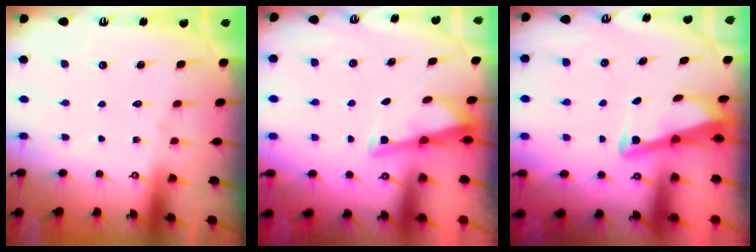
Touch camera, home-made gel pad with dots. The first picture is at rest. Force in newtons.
{"total": 3.2, "press": 3.2, "slide": 0.1}
{"total": 3.4, "press": 3.4, "slide": 0.4}